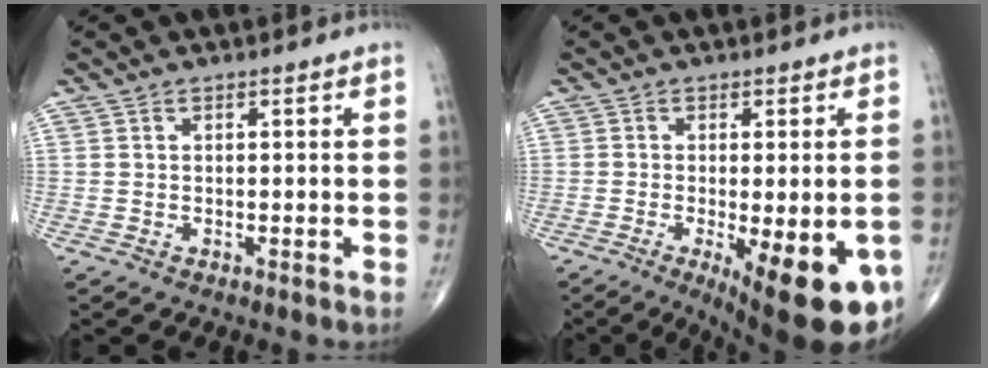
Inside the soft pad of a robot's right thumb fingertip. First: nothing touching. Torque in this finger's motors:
{"motor_torque": [0.08, 0.93, 0.33, -0.35, 0.28]}